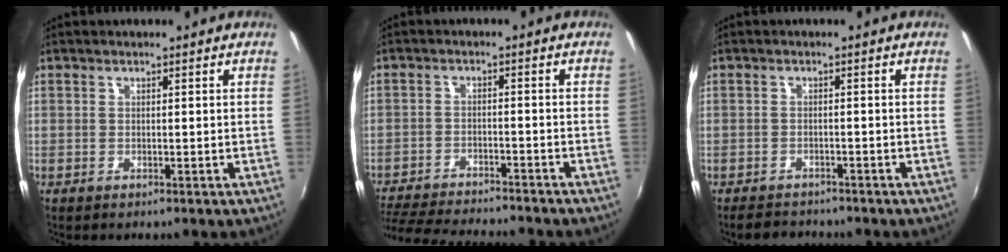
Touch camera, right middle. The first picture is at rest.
{"total": 15.7, "force": [-14.0, 2.5, 6.7], "torque": [-0.144, -0.026, -0.214]}
{"total": 4.2, "force": [-3.8, 1.6, 0.7], "torque": [-0.030, -0.002, -0.062]}